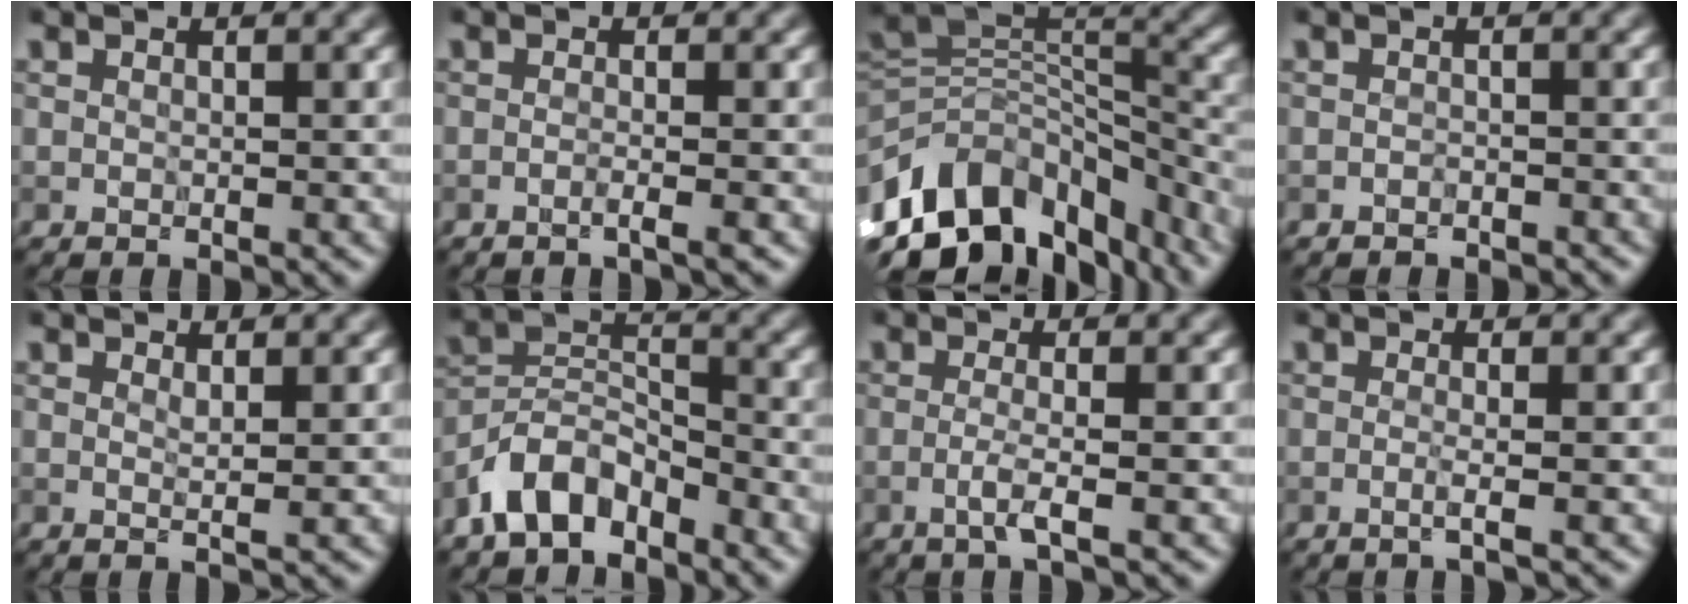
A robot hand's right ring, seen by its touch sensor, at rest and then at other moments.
{"total": 1.3, "force": [-0.7, 0.3, 1.1], "torque": [-0.009, -0.002, -0.020]}
{"total": 12.5, "force": [-7.0, 7.6, 7.1], "torque": [-0.147, 0.011, -0.108]}
{"total": 1.1, "force": [-1.0, 0.4, -0.1], "torque": [0.007, 0.003, -0.019]}
{"total": 1.0, "force": [0.5, 0.1, 0.8], "torque": [-0.014, 0.000, 0.008]}
{"total": 6.1, "force": [-4.4, 3.1, 2.7], "torque": [-0.047, 0.009, -0.094]}
{"total": 2.0, "force": [-0.8, 0.3, 1.8], "torque": [-0.033, 0.004, -0.026]}
{"total": 1.5, "force": [-0.2, 0.5, 1.4], "torque": [-0.015, -0.003, -0.019]}